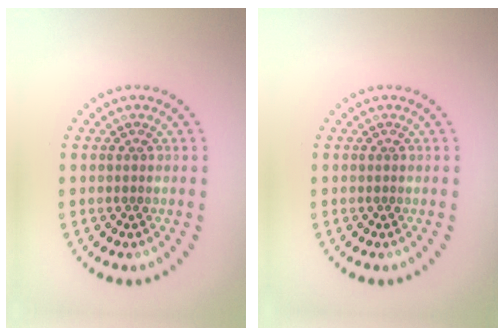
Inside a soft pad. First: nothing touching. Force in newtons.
{"total": 0.0}